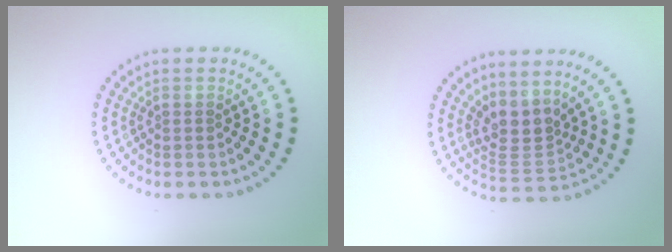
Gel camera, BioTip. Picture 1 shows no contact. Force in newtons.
{"total": 3.2, "press": 2.4, "slide": 2.2}